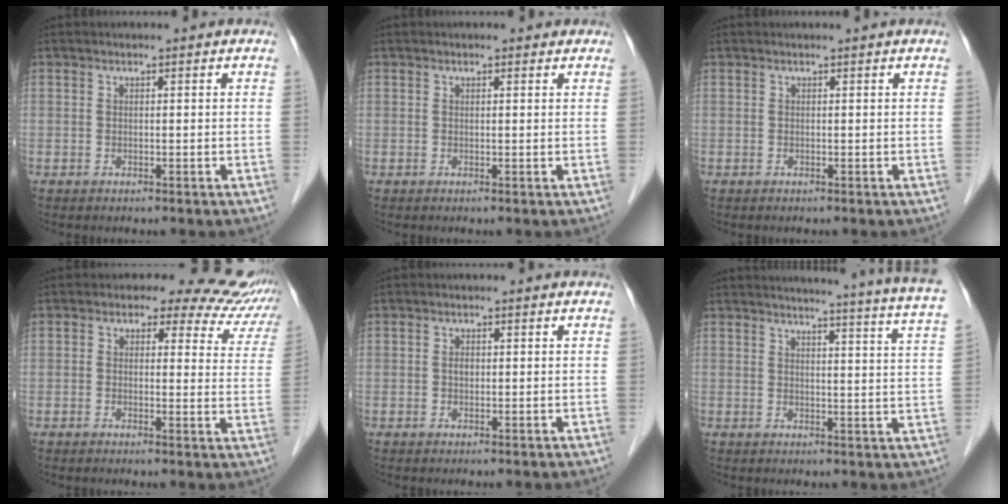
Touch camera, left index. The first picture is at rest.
{"total": 0.9, "force": [0.7, 0.5, 0.3], "torque": [-0.008, -0.001, 0.006]}
{"total": 0.0}
{"total": 12.6, "force": [10.9, 5.2, 3.6], "torque": [-0.008, -0.010, 0.089]}
{"total": 1.1, "force": [0.1, 0.8, 0.7], "torque": [-0.015, 0.003, 0.002]}
{"total": 16.8, "force": [15.4, -1.4, 6.6], "torque": [-0.093, -0.079, 0.163]}